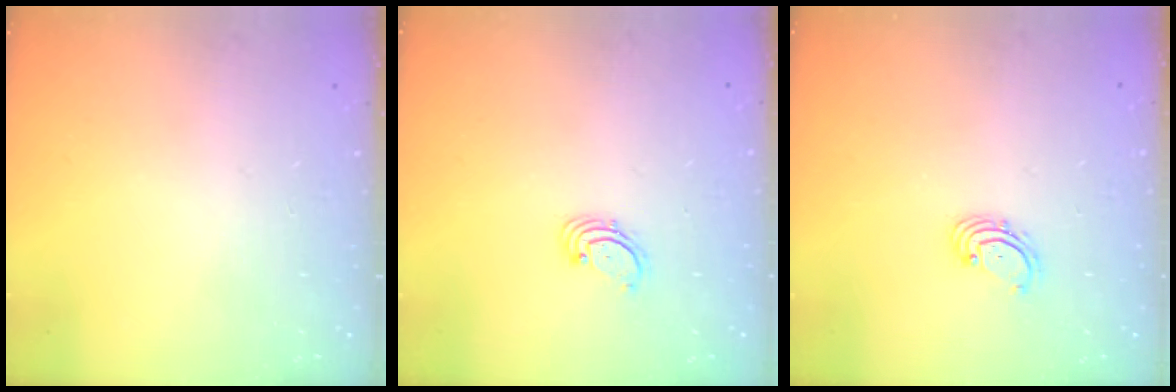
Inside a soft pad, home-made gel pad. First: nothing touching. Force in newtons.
{"total": 1.7, "press": 1.7, "slide": 0.2}
{"total": 2.0, "press": 1.9, "slide": 0.6}